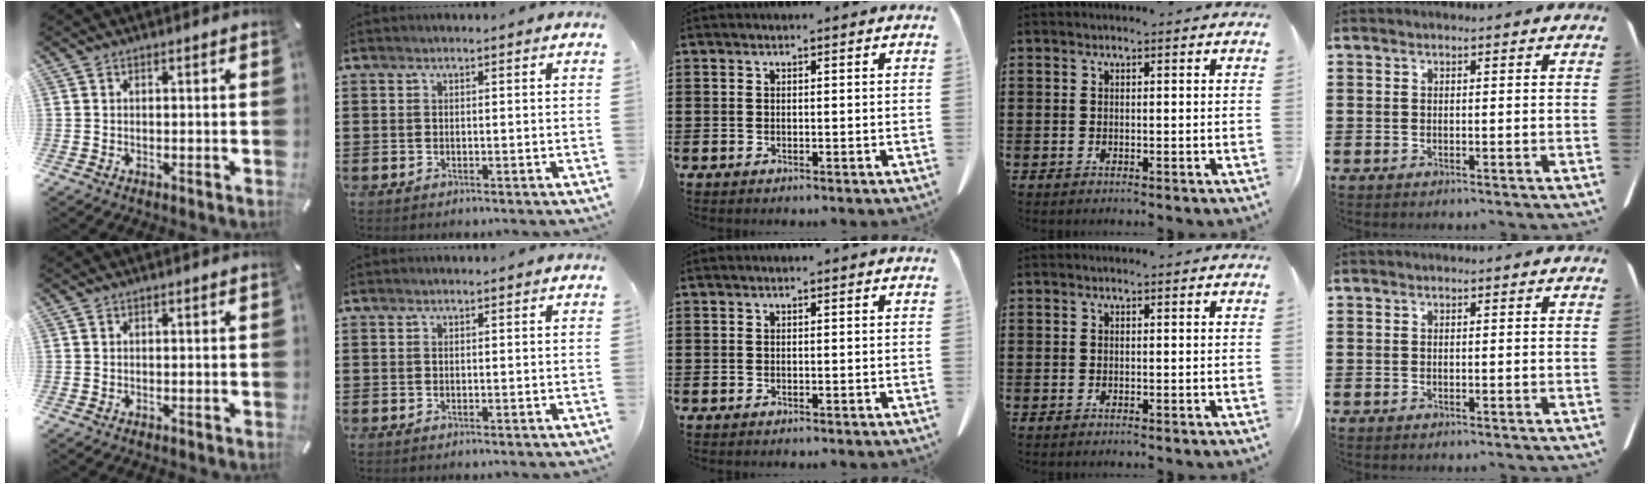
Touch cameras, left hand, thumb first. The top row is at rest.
{}